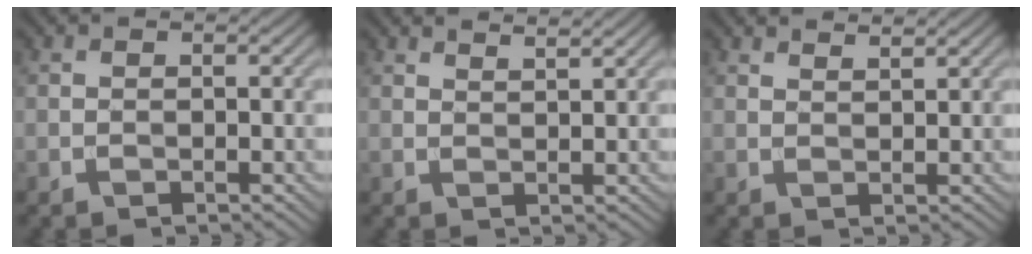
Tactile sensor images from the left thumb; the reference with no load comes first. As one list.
[{"total": 2.5, "force": [2.2, 0.3, 1.2], "torque": [-0.020, -0.001, 0.036]}, {"total": 2.3, "force": [2.0, 0.2, 1.0], "torque": [-0.019, -0.004, 0.038]}]